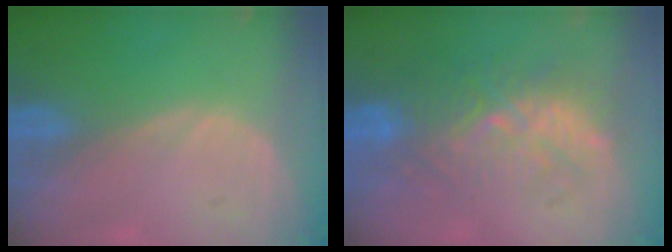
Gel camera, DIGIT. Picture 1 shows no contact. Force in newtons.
{"total": 9.1, "press": 8.7, "slide": 2.7}